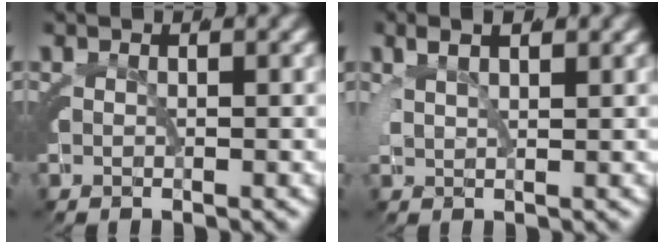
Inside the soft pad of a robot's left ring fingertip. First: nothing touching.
{"total": 2.6, "force": [1.5, 1.5, 1.4], "torque": [-0.031, 0.001, 0.024]}